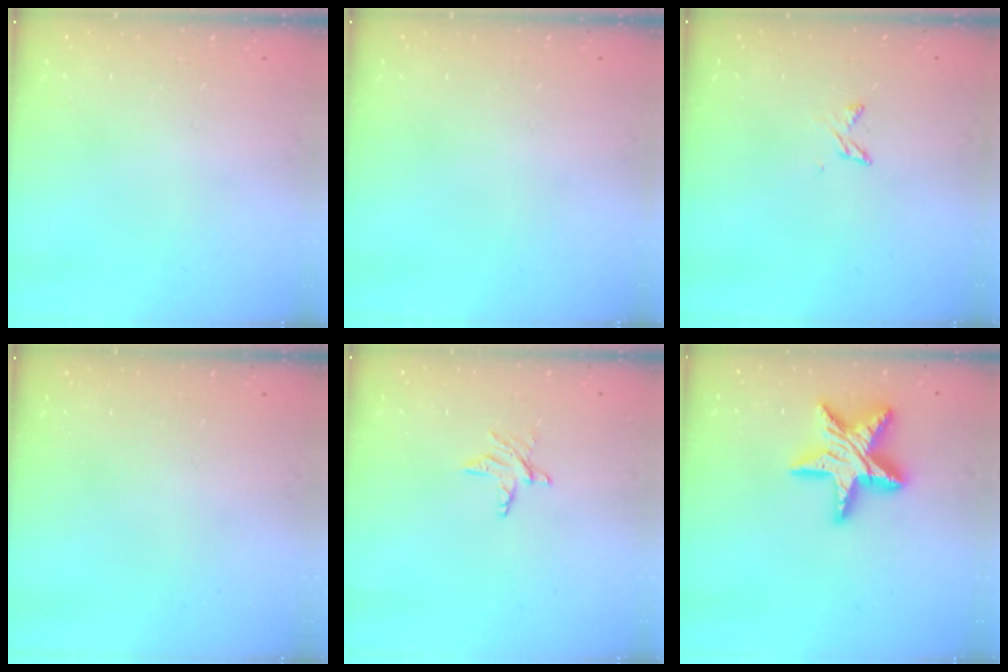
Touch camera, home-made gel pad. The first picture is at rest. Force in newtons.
{"total": 0.0}
{"total": 2.5, "press": 2.5, "slide": 0.5}
{"total": 0.0}
{"total": 3.9, "press": 3.9, "slide": 0.4}
{"total": 17.4, "press": 17.3, "slide": 1.8}